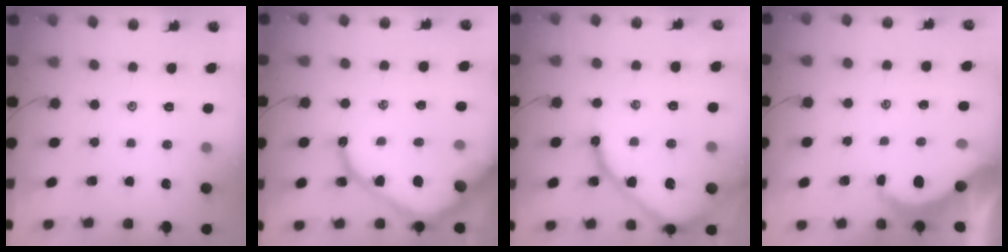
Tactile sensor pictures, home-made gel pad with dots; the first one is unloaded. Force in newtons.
{"total": 12.7, "press": 12.6, "slide": 1.4}
{"total": 13.0, "press": 12.9, "slide": 1.4}
{"total": 4.4, "press": 4.4, "slide": 0.5}